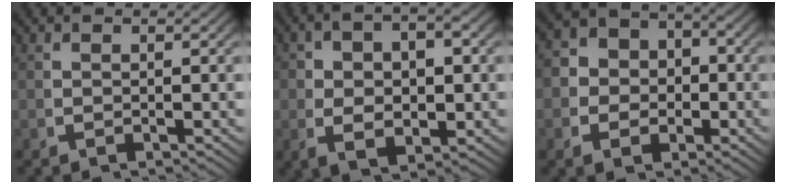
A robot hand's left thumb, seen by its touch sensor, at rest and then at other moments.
{"total": 5.2, "force": [-0.3, 3.3, 4.1], "torque": [-0.074, -0.020, 0.012]}
{"total": 7.5, "force": [-0.6, 6.3, 4.1], "torque": [-0.074, -0.013, -0.012]}